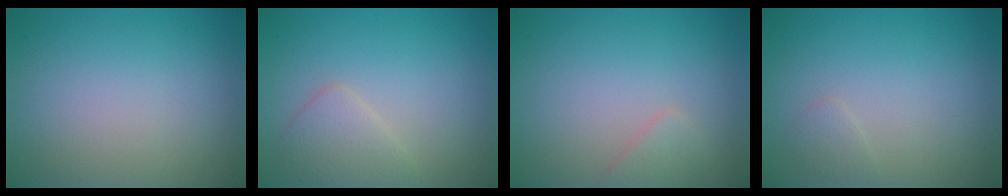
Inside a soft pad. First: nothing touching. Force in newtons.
{"total": 2.2, "press": 2.2, "slide": 0.1}
{"total": 1.2, "press": 1.2, "slide": 0.0}
{"total": 0.8, "press": 0.8, "slide": 0.0}